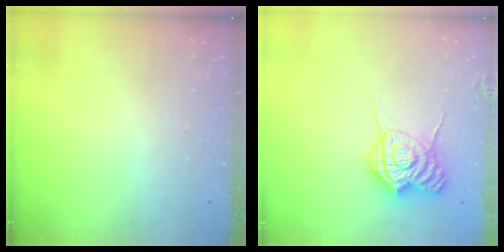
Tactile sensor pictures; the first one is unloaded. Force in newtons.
{"total": 11.0, "press": 11.0, "slide": 1.0}